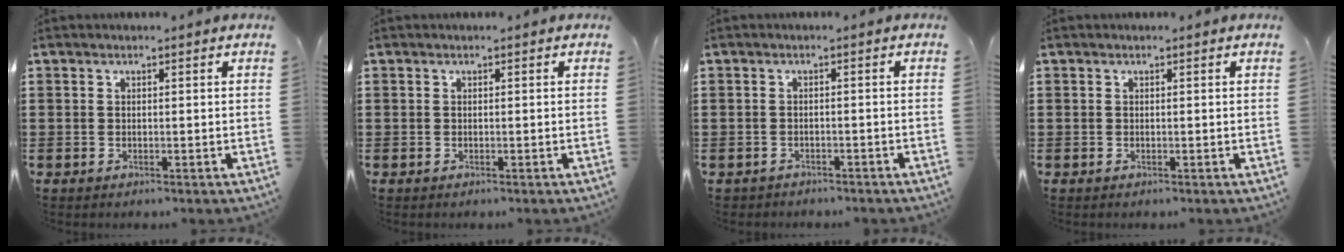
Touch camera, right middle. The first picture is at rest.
{"total": 0.0}
{"total": 1.2, "force": [-1.2, 0.3, -0.2], "torque": [-0.003, -0.001, -0.027]}
{"total": 0.0}